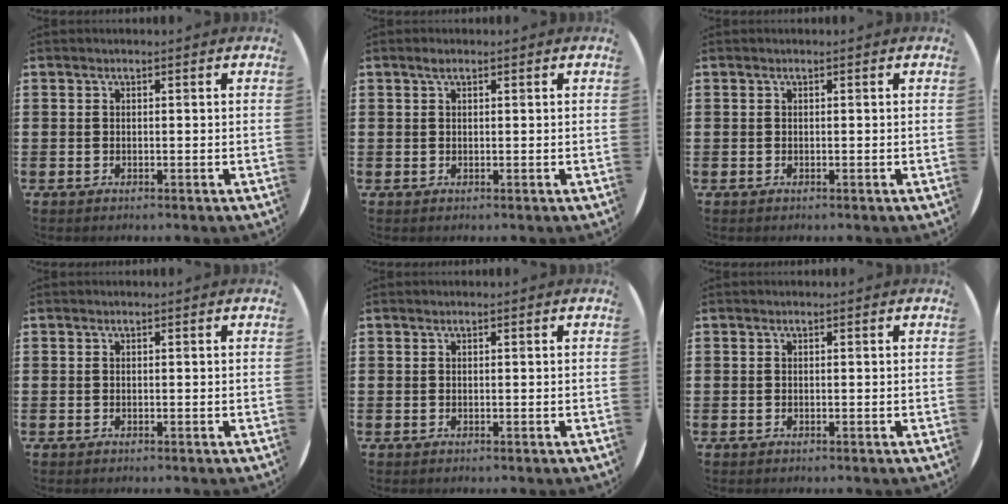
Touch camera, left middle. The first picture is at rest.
{"total": 0.8, "force": [0.5, 0.3, 0.5], "torque": [-0.003, 0.000, 0.006]}
{"total": 0.0}
{"total": 0.0}
{"total": 0.0}
{"total": 0.0}